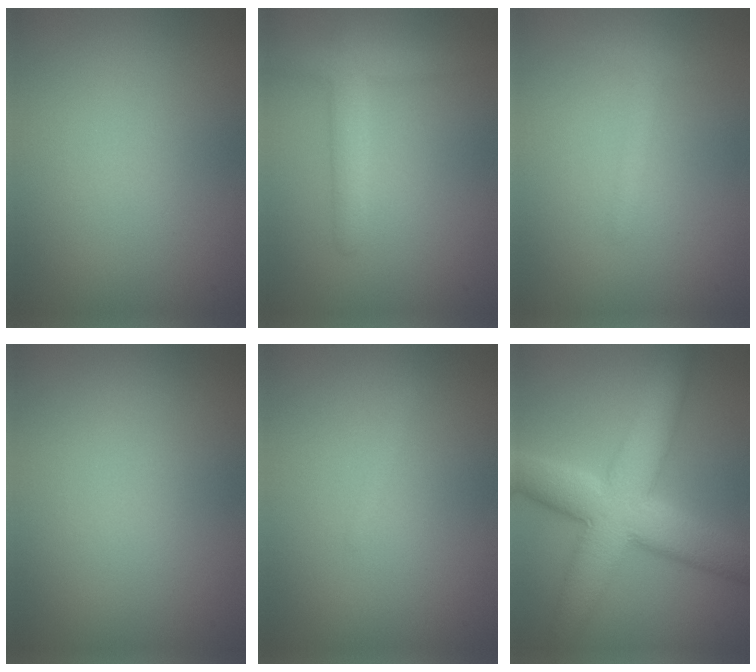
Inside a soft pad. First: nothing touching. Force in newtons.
{"total": 3.3, "press": 3.3, "slide": 0.2}
{"total": 1.5, "press": 1.5, "slide": 0.1}
{"total": 0.0}
{"total": 0.6, "press": 0.6, "slide": 0.1}
{"total": 9.6, "press": 9.6, "slide": 0.2}